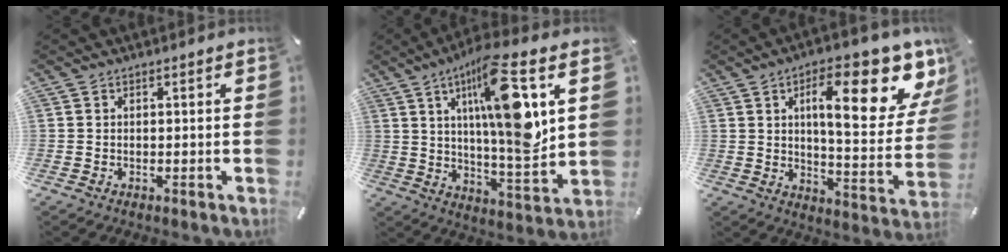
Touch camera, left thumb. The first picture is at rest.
{"total": 20.8, "force": [7.8, 5.8, 18.4], "torque": [-0.306, -0.041, 0.109]}
{"total": 20.6, "force": [9.5, 7.1, 16.8], "torque": [-0.238, -0.055, 0.143]}